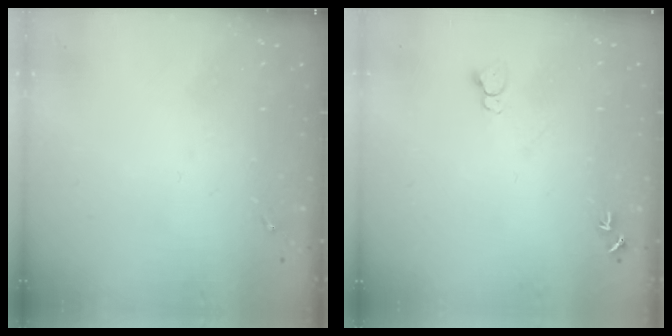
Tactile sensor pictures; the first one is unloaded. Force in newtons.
{"total": 4.4, "press": 4.4, "slide": 0.4}